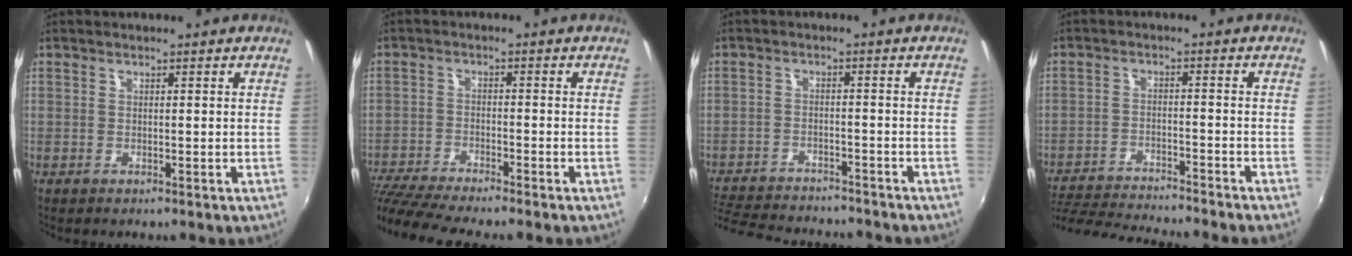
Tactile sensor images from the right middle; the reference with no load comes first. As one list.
[{"total": 10.6, "force": [-9.6, 0.0, 4.6], "torque": [-0.117, -0.030, -0.173]}, {"total": 15.2, "force": [-13.5, 4.1, 5.8], "torque": [-0.137, -0.010, -0.203]}, {"total": 14.3, "force": [-12.9, 0.5, 6.0], "torque": [-0.134, -0.016, -0.207]}]